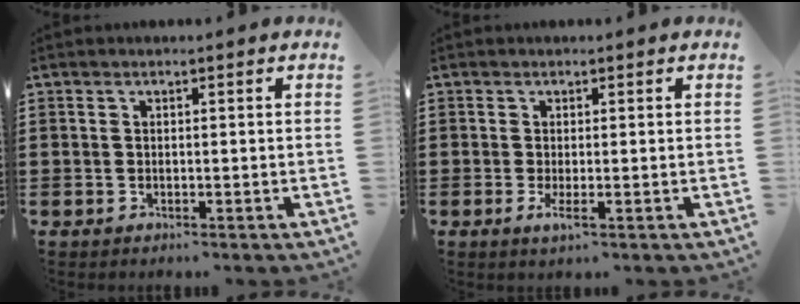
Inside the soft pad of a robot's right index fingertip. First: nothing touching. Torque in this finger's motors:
{"motor_torque": [0.02, 0.03, 0.08, 0.05]}